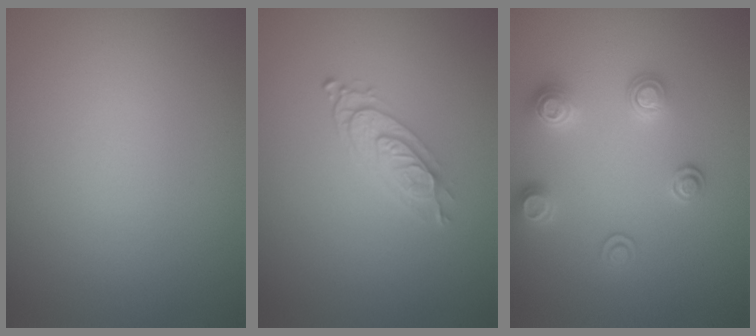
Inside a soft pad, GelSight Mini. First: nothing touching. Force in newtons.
{"total": 2.5, "press": 2.0, "slide": 1.5}
{"total": 2.7, "press": 2.6, "slide": 0.3}